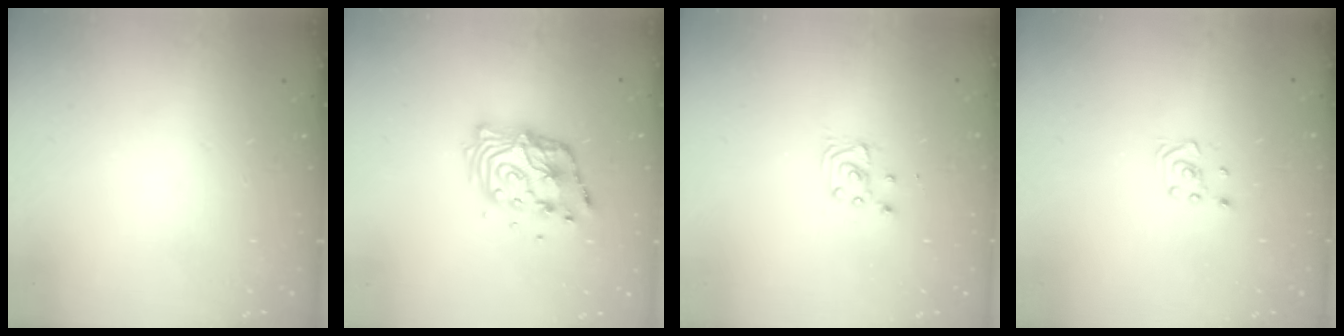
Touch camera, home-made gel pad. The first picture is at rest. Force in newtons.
{"total": 12.3, "press": 12.3, "slide": 1.1}
{"total": 2.9, "press": 2.9, "slide": 0.4}
{"total": 2.6, "press": 2.4, "slide": 1.0}